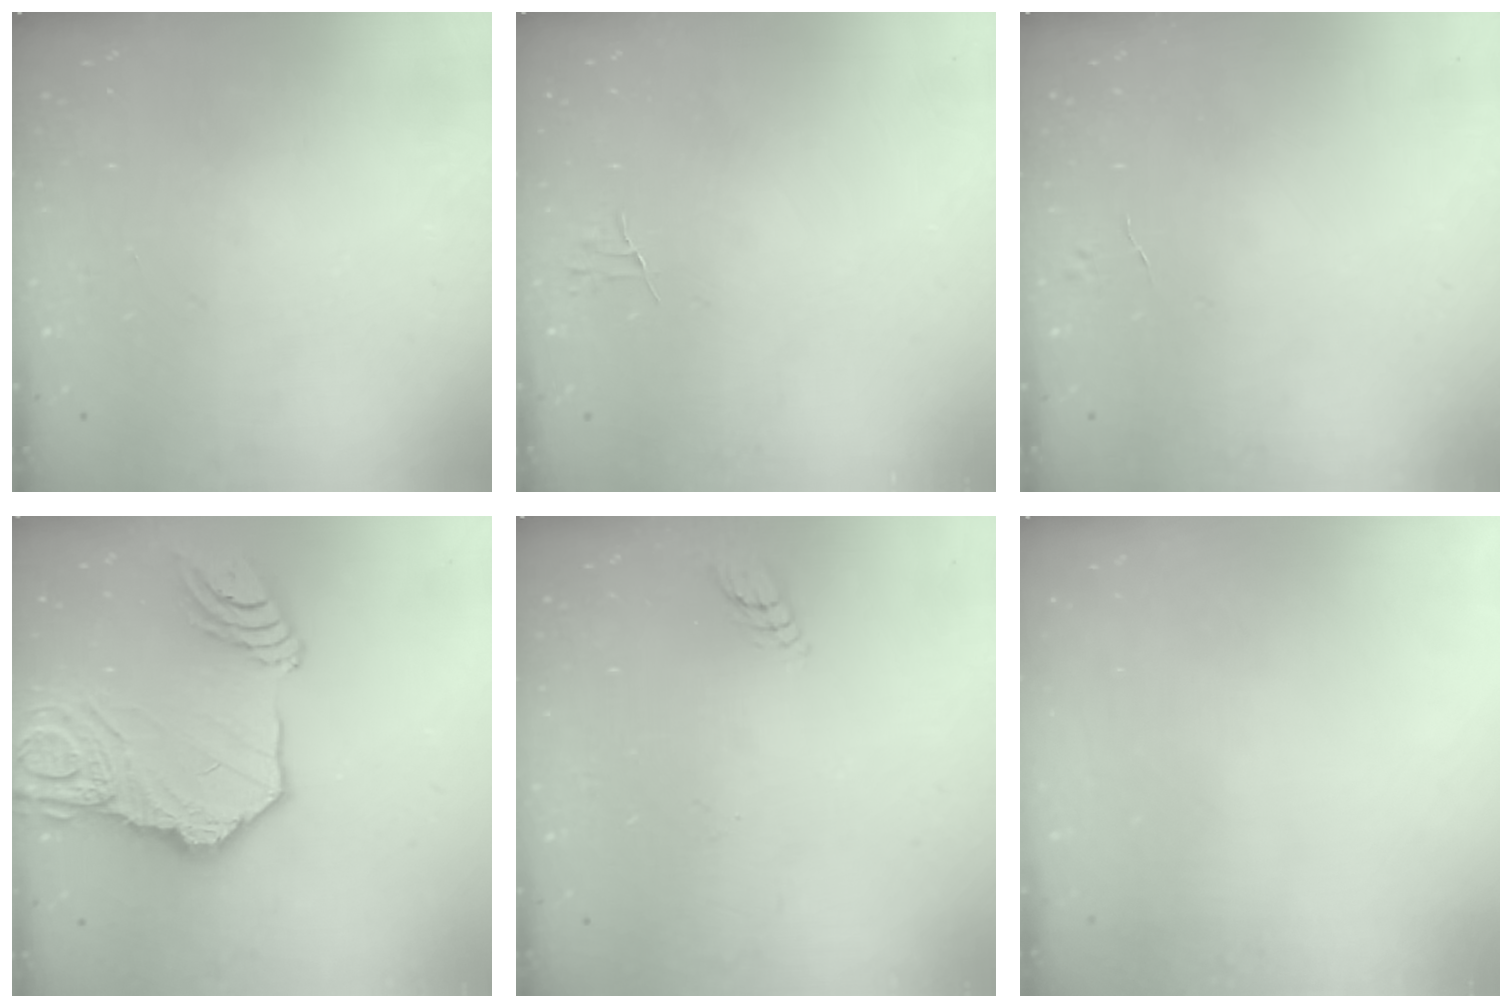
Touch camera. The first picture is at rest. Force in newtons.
{"total": 3.3, "press": 3.2, "slide": 0.3}
{"total": 2.8, "press": 2.8, "slide": 0.3}
{"total": 21.3, "press": 21.2, "slide": 2.6}
{"total": 4.0, "press": 4.0, "slide": 0.4}
{"total": 0.0}